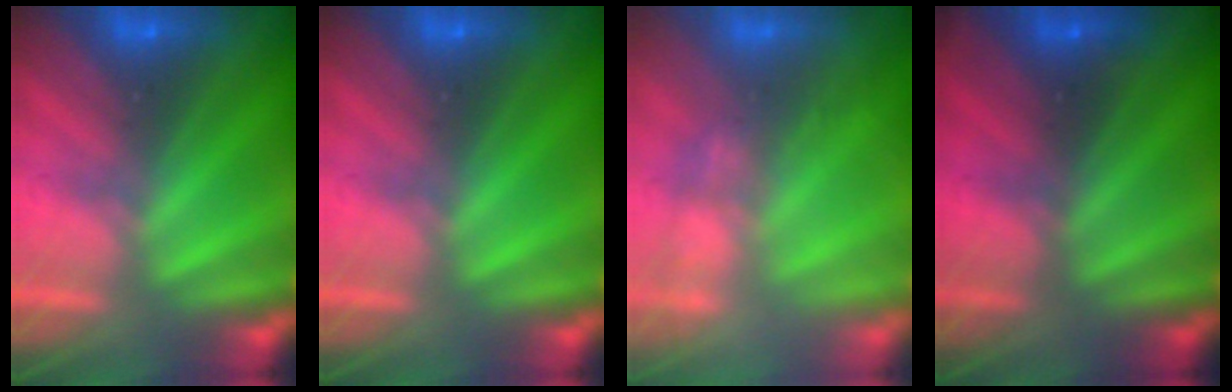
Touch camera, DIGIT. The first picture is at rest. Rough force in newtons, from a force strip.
{"total": 0.0}
{"total": 2.7}
{"total": 2.7}